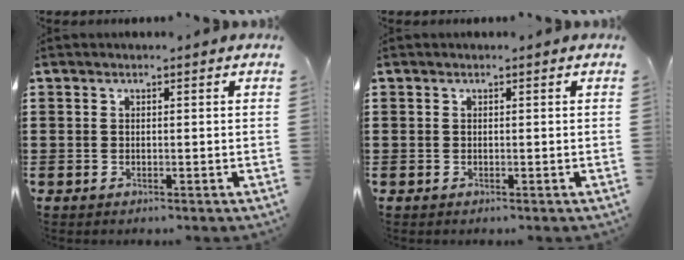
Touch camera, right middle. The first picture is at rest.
{"total": 0.0}